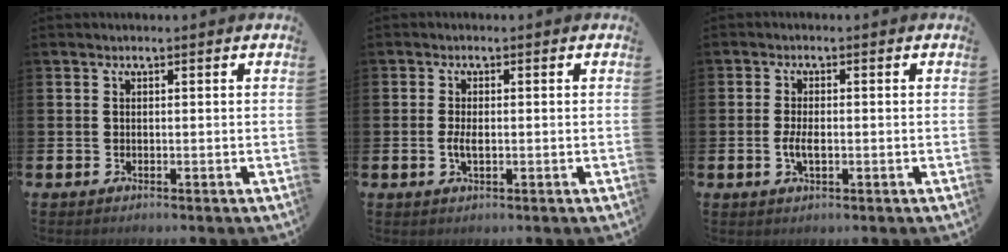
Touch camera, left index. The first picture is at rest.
{"total": 2.1, "force": [-0.2, 0.9, 1.9], "torque": [-0.030, -0.002, -0.006]}
{"total": 2.6, "force": [-0.5, 1.2, 2.3], "torque": [-0.035, -0.002, -0.010]}